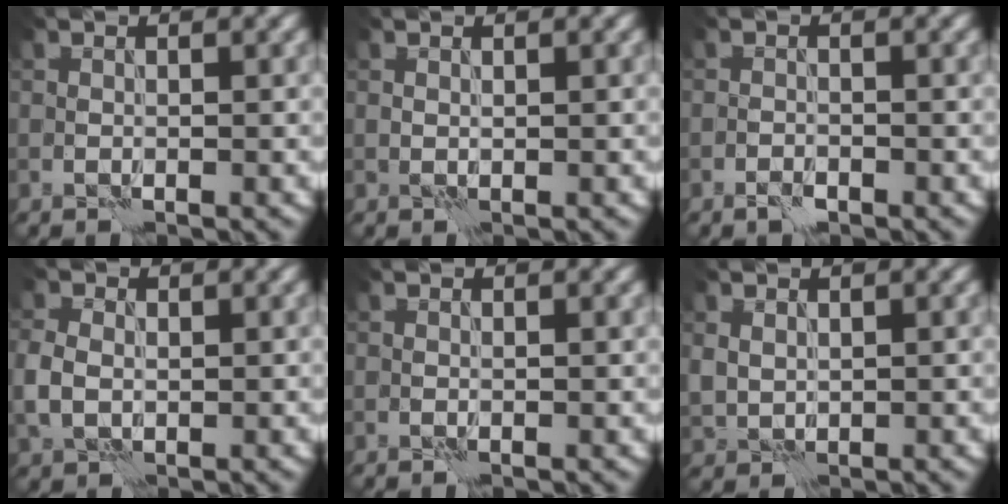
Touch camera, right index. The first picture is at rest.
{"total": 0.0}
{"total": 1.3, "force": [-1.0, 0.5, 0.6], "torque": [-0.010, 0.002, -0.021]}
{"total": 2.9, "force": [-0.2, 2.2, 1.8], "torque": [-0.045, 0.002, -0.007]}
{"total": 0.0}
{"total": 1.5, "force": [0.6, 1.2, 0.7], "torque": [-0.018, -0.001, 0.016]}